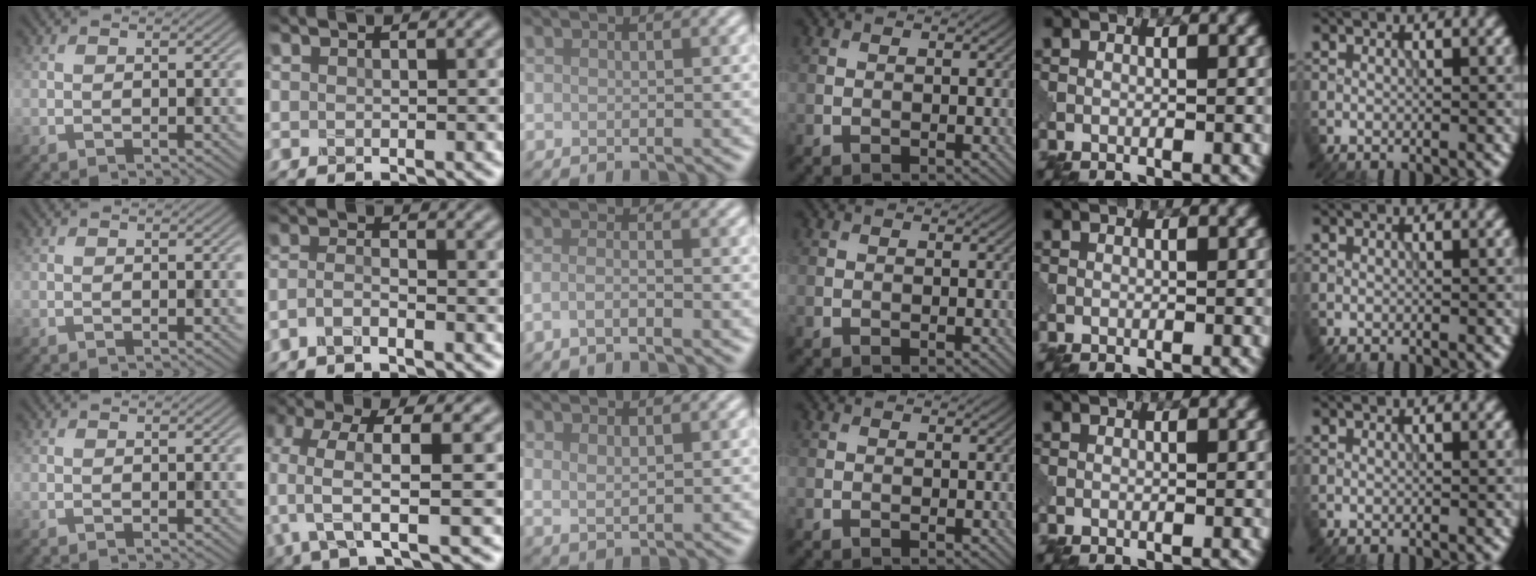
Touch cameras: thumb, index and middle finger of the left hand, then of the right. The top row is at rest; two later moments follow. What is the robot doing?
{"motion": "extract", "object": "pin"}